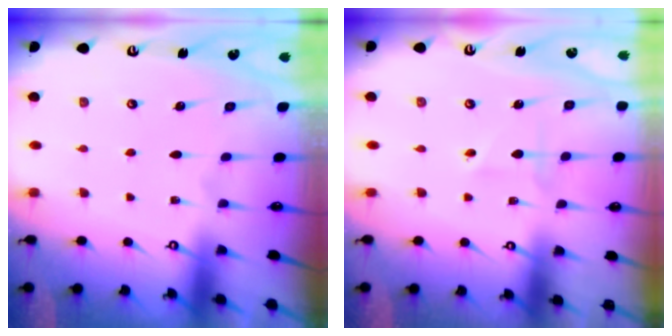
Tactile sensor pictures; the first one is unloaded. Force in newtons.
{"total": 2.1, "press": 2.0, "slide": 0.9}